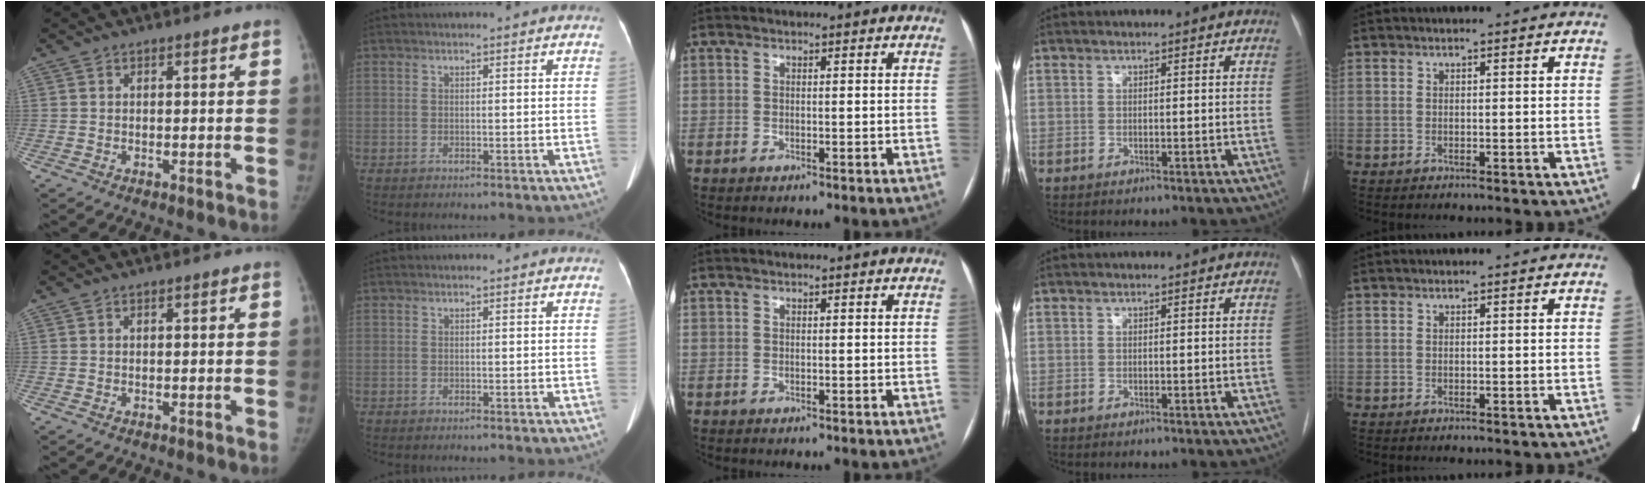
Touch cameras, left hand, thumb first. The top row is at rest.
{}